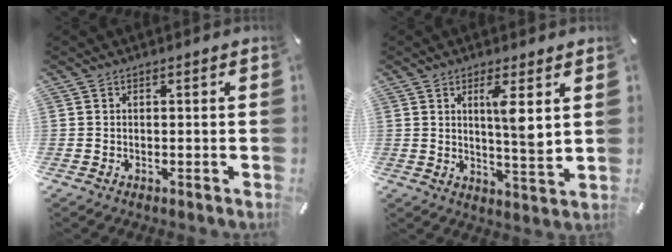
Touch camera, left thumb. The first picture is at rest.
{"total": 7.3, "force": [2.9, 1.0, 6.6], "torque": [-0.111, -0.023, 0.042]}